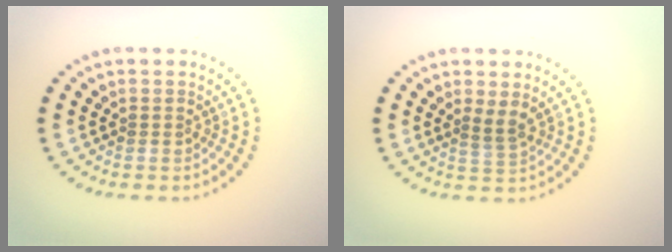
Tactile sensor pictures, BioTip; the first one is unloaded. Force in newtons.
{"total": 1.5, "press": 1.0, "slide": 1.1}